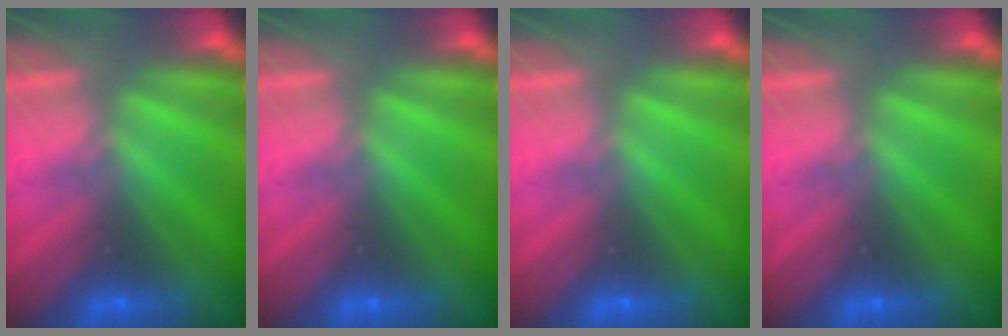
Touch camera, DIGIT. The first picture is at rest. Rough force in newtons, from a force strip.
{"total": 0.0}
{"total": 0.0}
{"total": 0.0}